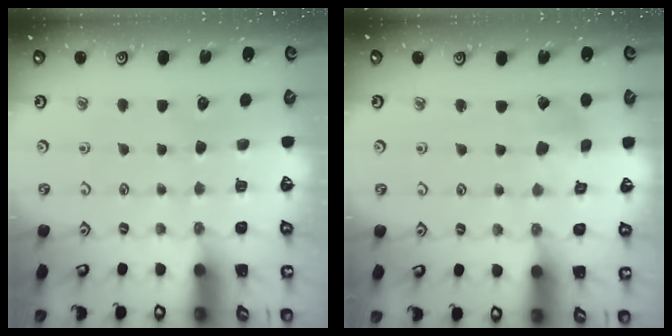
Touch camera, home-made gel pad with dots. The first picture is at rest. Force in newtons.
{"total": 2.1, "press": 2.1, "slide": 0.3}